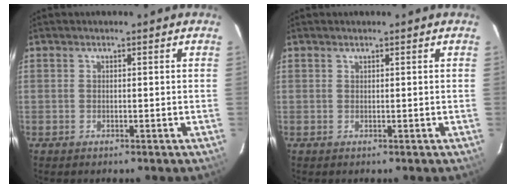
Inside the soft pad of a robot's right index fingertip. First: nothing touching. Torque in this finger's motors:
{"motor_torque": [0.13, 0.03, 0.03, 0.01]}